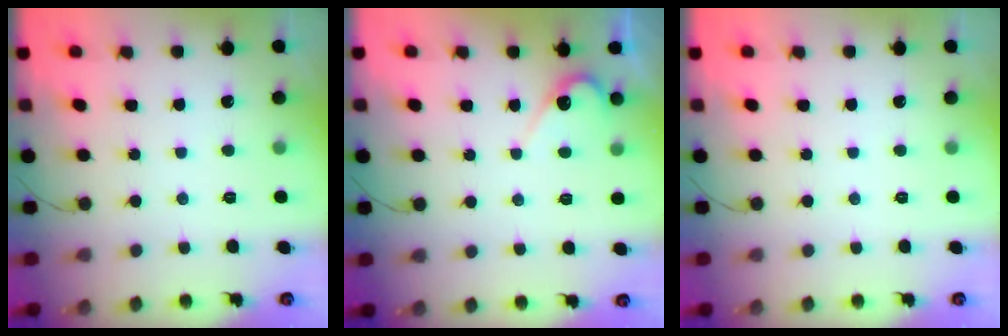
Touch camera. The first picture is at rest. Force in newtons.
{"total": 4.1, "press": 4.1, "slide": 0.3}
{"total": 0.0}